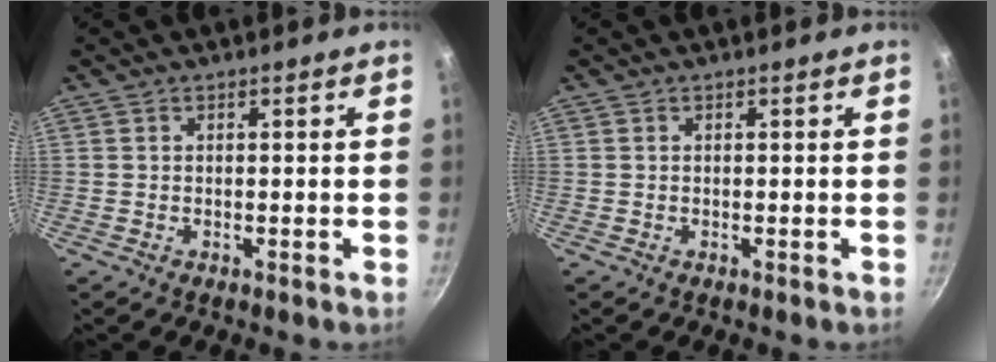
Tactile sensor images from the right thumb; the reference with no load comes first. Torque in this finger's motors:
{"motor_torque": [-0.62, -0.30, 0.20, 0.02, -0.03]}